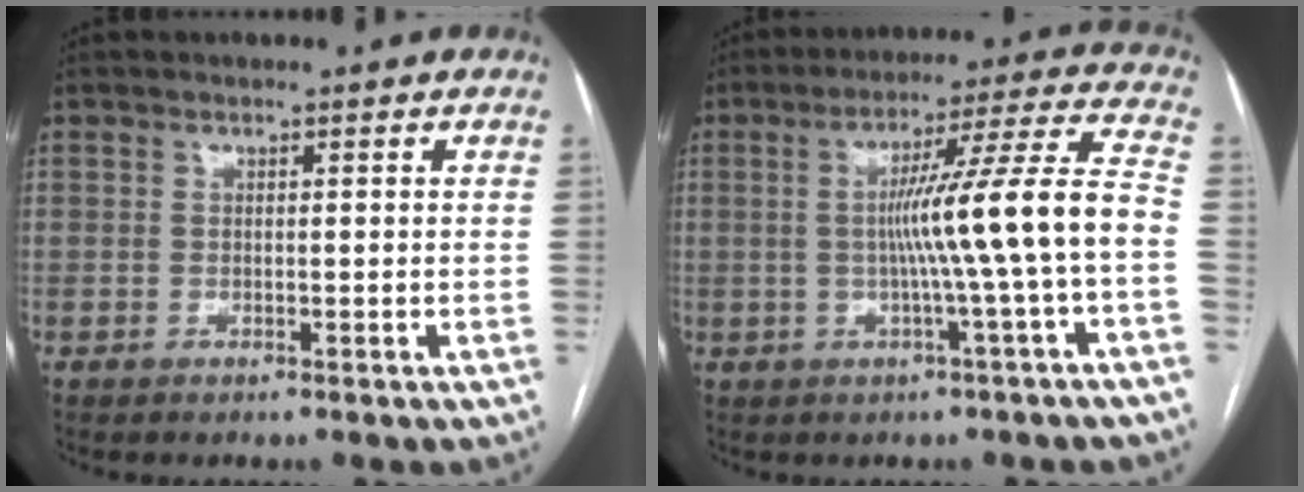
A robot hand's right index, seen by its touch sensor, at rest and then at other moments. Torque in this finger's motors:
{"motor_torque": [1.76, -0.38, 0.95, 0.21]}